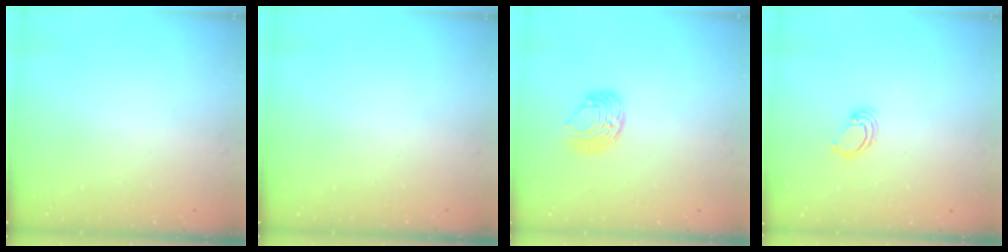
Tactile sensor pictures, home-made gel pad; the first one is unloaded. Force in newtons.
{"total": 0.0}
{"total": 8.0, "press": 7.9, "slide": 0.4}
{"total": 3.1, "press": 3.1, "slide": 0.2}